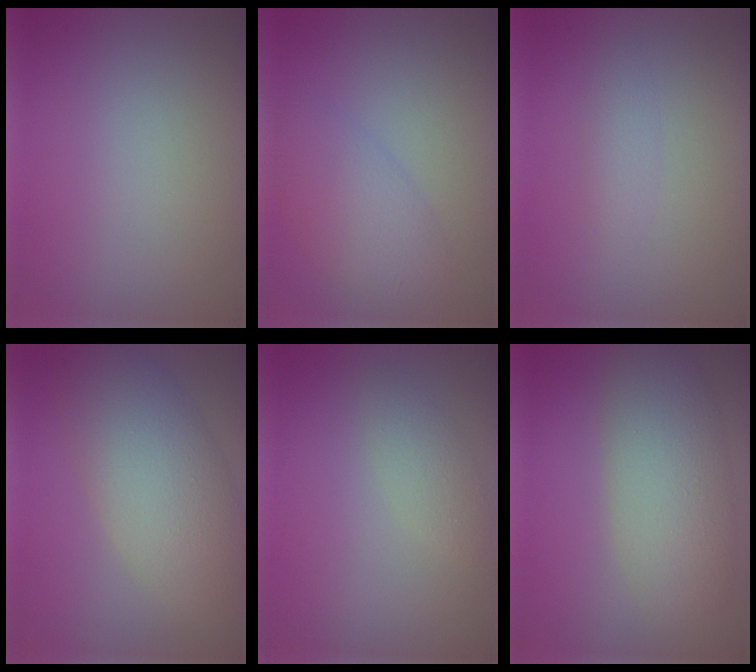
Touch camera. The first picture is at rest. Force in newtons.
{"total": 4.1, "press": 4.1, "slide": 0.2}
{"total": 1.1, "press": 1.1, "slide": 0.1}
{"total": 7.5, "press": 7.5, "slide": 0.2}
{"total": 1.6, "press": 1.6, "slide": 0.0}
{"total": 5.7, "press": 5.7, "slide": 0.5}